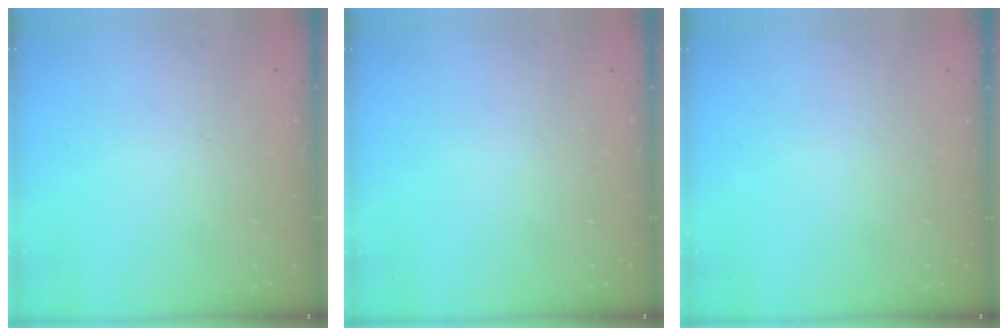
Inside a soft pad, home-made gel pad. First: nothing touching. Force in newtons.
{"total": 0.0}
{"total": 0.0}